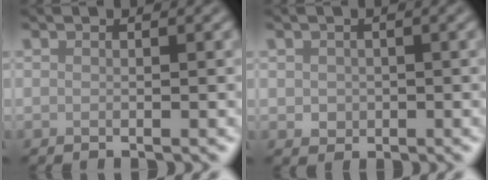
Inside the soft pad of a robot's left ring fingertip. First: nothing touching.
{"total": 1.3, "force": [0.0, 1.2, 0.4], "torque": [-0.006, -0.006, -0.001]}